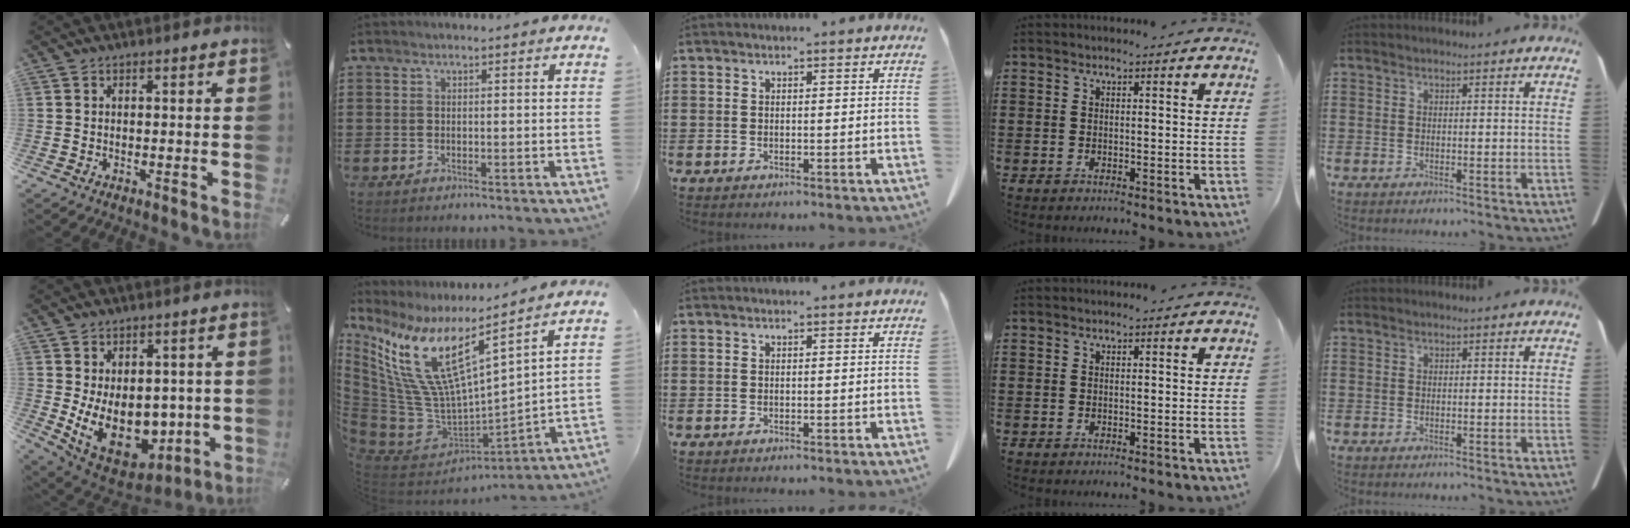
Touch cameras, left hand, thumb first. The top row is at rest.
{"thumb": {"total": 15.5, "force": [-0.4, 11.7, 10.1], "torque": [-0.152, -0.032, 0.011]}, "index": {"total": 13.3, "force": [7.5, 4.5, 10.1], "torque": [-0.241, -0.057, 0.124]}}